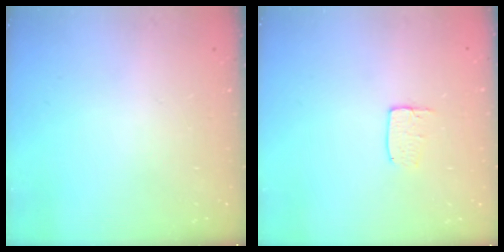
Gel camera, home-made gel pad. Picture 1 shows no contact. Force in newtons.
{"total": 5.4, "press": 5.4, "slide": 0.3}